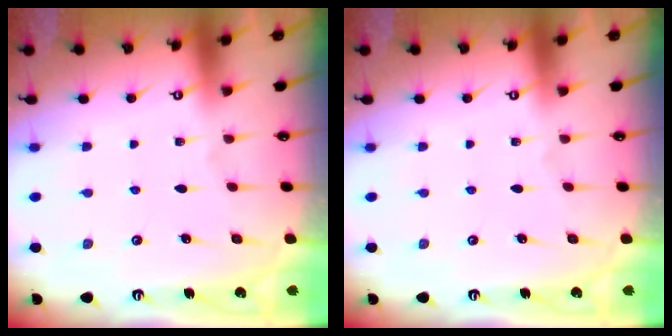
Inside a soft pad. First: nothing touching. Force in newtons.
{"total": 0.0}